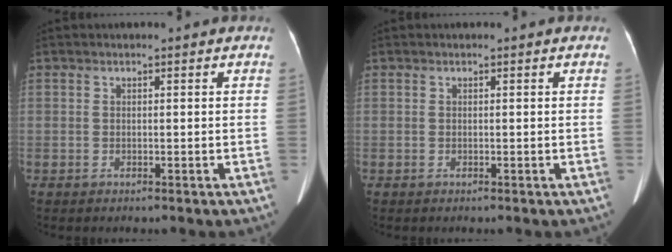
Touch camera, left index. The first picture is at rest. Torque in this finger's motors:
{"motor_torque": [-0.03, -0.02, 0.00, 0.00]}